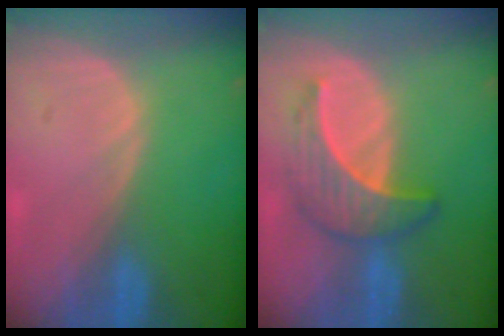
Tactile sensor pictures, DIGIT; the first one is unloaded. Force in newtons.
{"total": 6.6, "press": 6.3, "slide": 2.1}